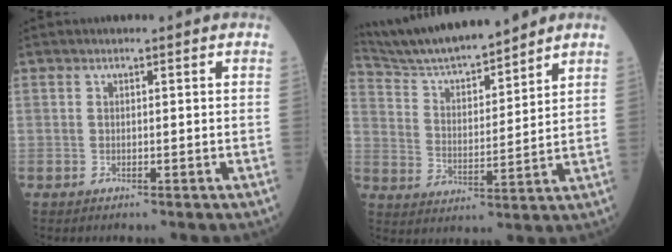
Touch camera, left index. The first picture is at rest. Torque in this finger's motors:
{"motor_torque": [0.11, -0.42, 0.24, 0.05]}